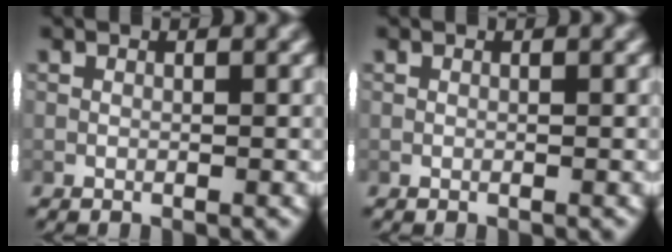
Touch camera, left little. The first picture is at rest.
{"total": 0.0}